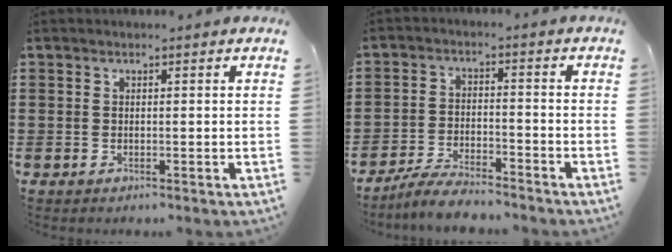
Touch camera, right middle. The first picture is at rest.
{"total": 5.2, "force": [-4.9, 0.5, 1.8], "torque": [-0.042, 0.000, -0.099]}